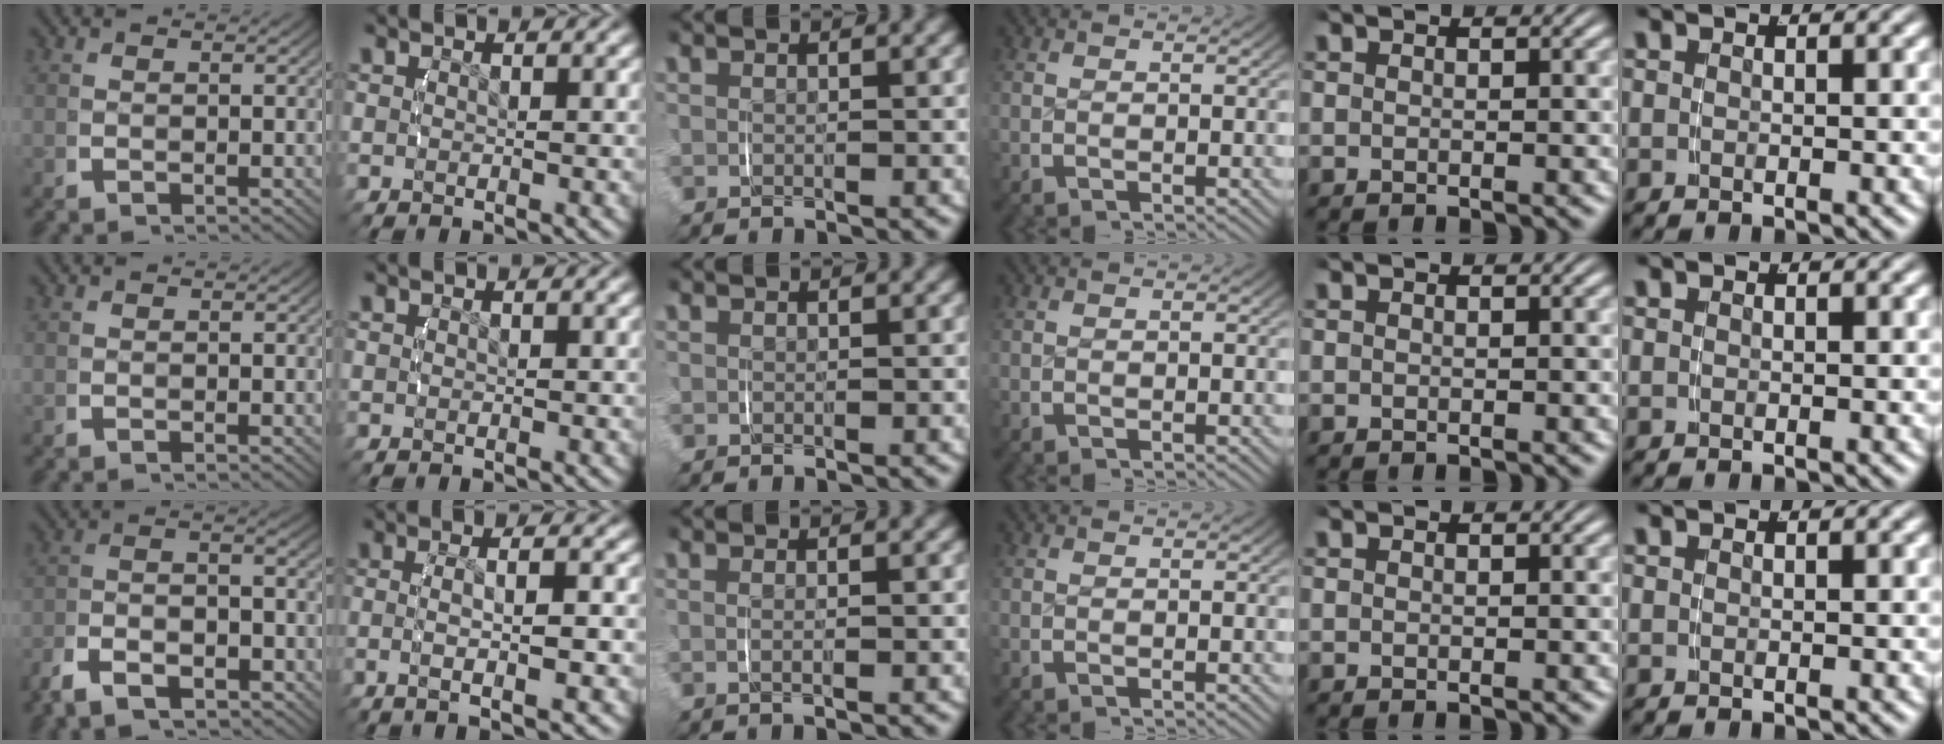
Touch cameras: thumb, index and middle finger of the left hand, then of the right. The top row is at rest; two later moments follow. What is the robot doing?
{"motion": "lift_and_place", "object": "scarf"}